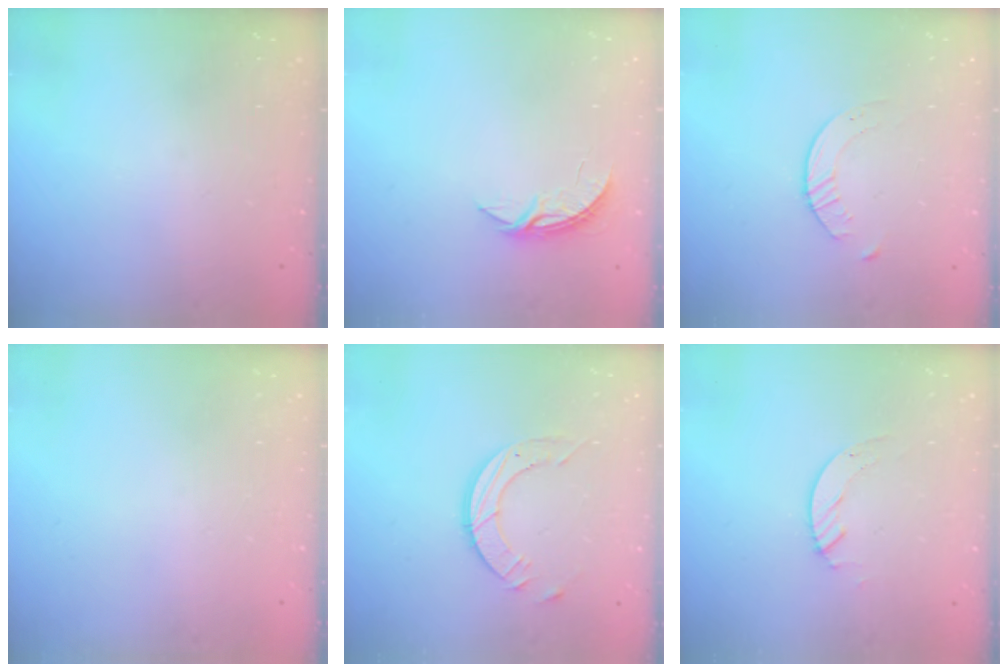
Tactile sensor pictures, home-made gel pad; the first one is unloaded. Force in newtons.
{"total": 3.7, "press": 3.7, "slide": 0.3}
{"total": 2.1, "press": 2.0, "slide": 0.3}
{"total": 0.0}
{"total": 9.0, "press": 9.0, "slide": 0.8}
{"total": 2.7, "press": 2.7, "slide": 0.2}